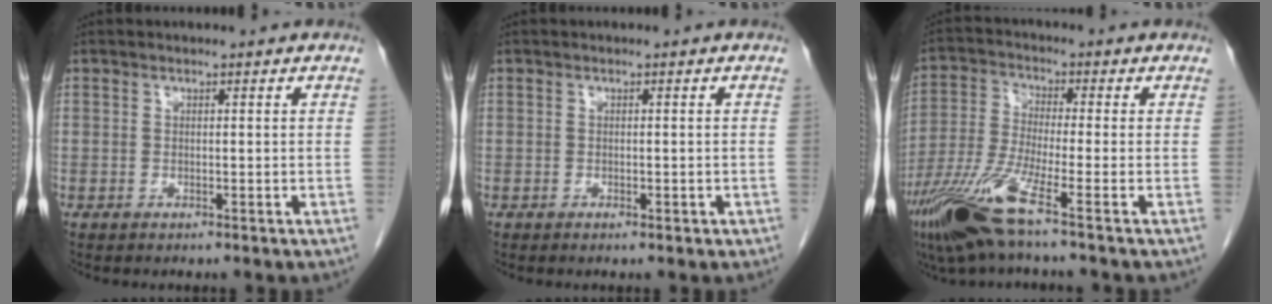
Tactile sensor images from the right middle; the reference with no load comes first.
{"total": 0.9, "force": [-0.4, 0.4, 0.6], "torque": [-0.012, -0.001, -0.004]}
{"total": 10.6, "force": [-6.3, -0.4, 8.5], "torque": [-0.184, -0.031, -0.127]}